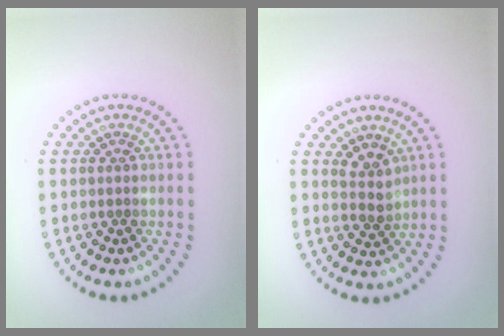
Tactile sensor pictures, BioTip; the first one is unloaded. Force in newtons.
{"total": 1.7, "press": 1.3, "slide": 1.1}